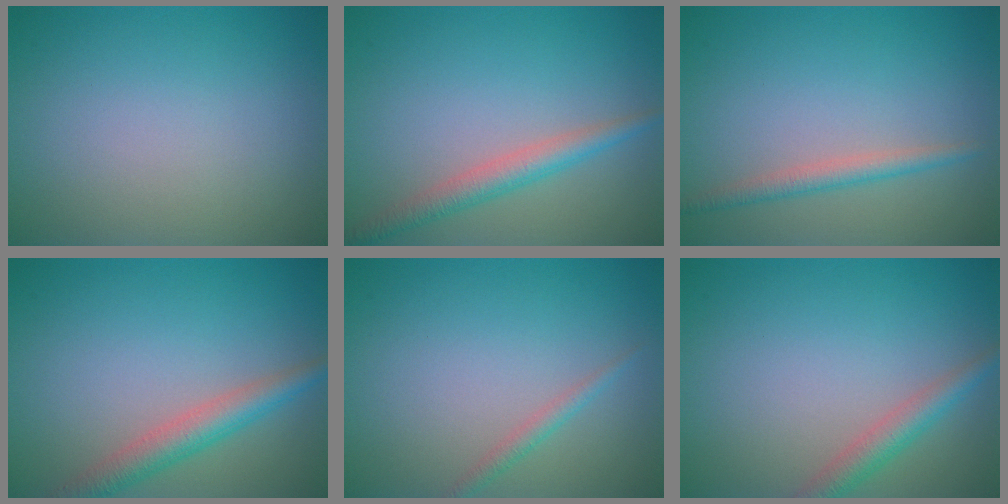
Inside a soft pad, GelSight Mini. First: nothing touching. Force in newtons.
{"total": 2.8, "press": 2.8, "slide": 0.1}
{"total": 2.0, "press": 2.0, "slide": 0.0}
{"total": 3.6, "press": 3.6, "slide": 0.1}
{"total": 1.2, "press": 1.2, "slide": 0.1}
{"total": 2.7, "press": 2.7, "slide": 0.1}